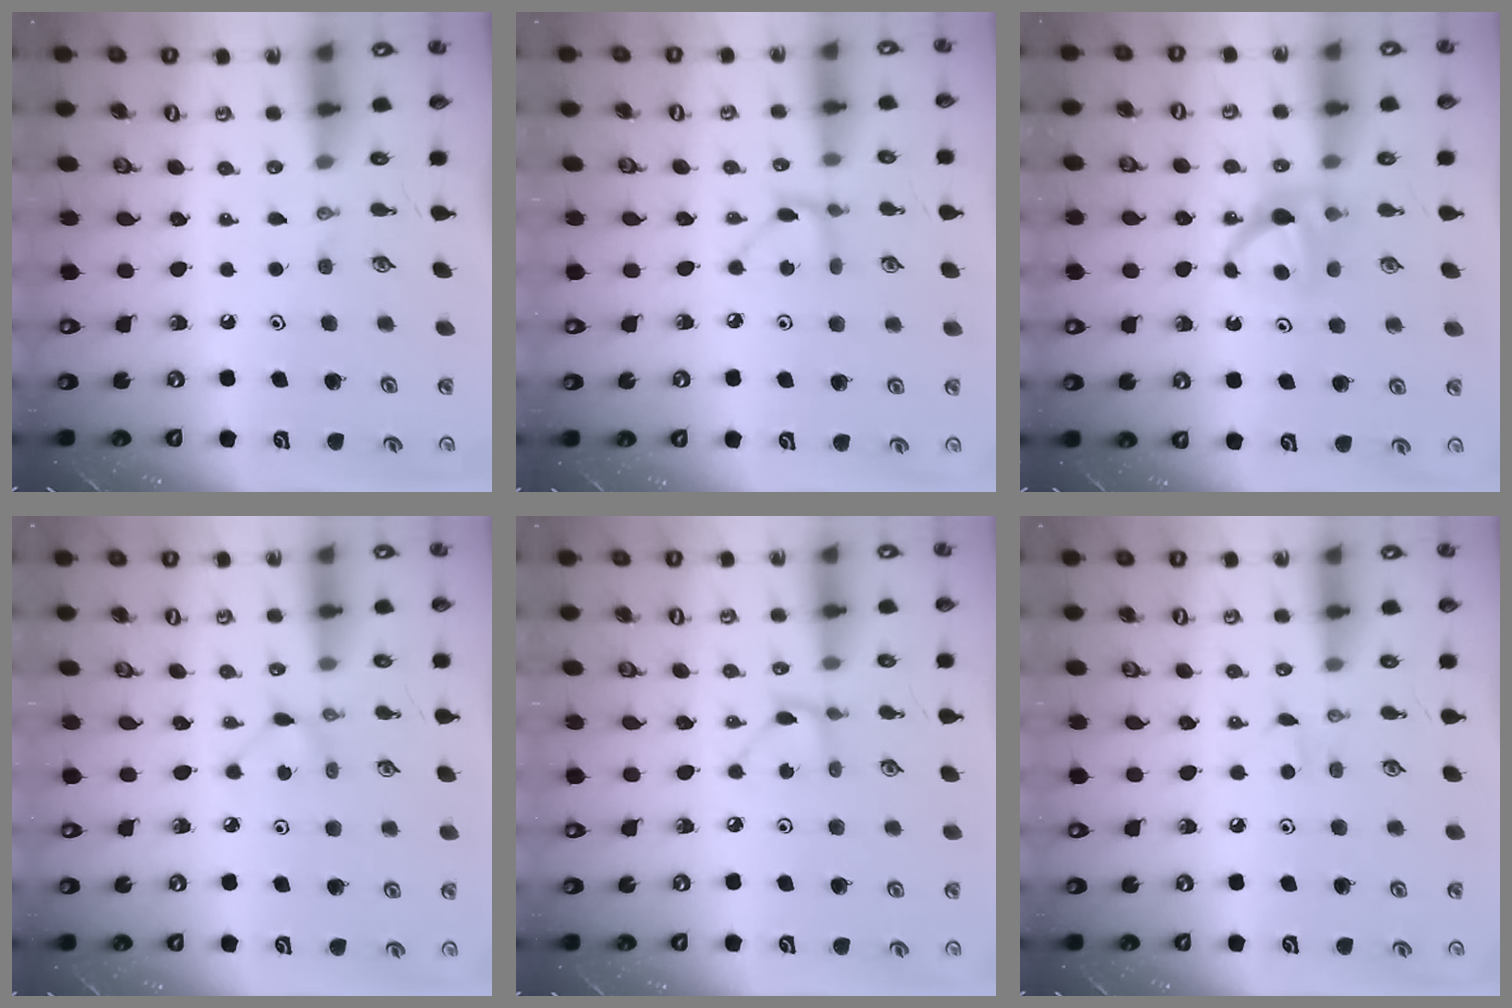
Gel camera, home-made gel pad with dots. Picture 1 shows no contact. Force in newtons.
{"total": 4.8, "press": 4.7, "slide": 0.5}
{"total": 6.0, "press": 6.0, "slide": 0.7}
{"total": 1.6, "press": 1.6, "slide": 0.2}
{"total": 2.0, "press": 2.0, "slide": 0.1}
{"total": 2.8, "press": 2.8, "slide": 0.3}